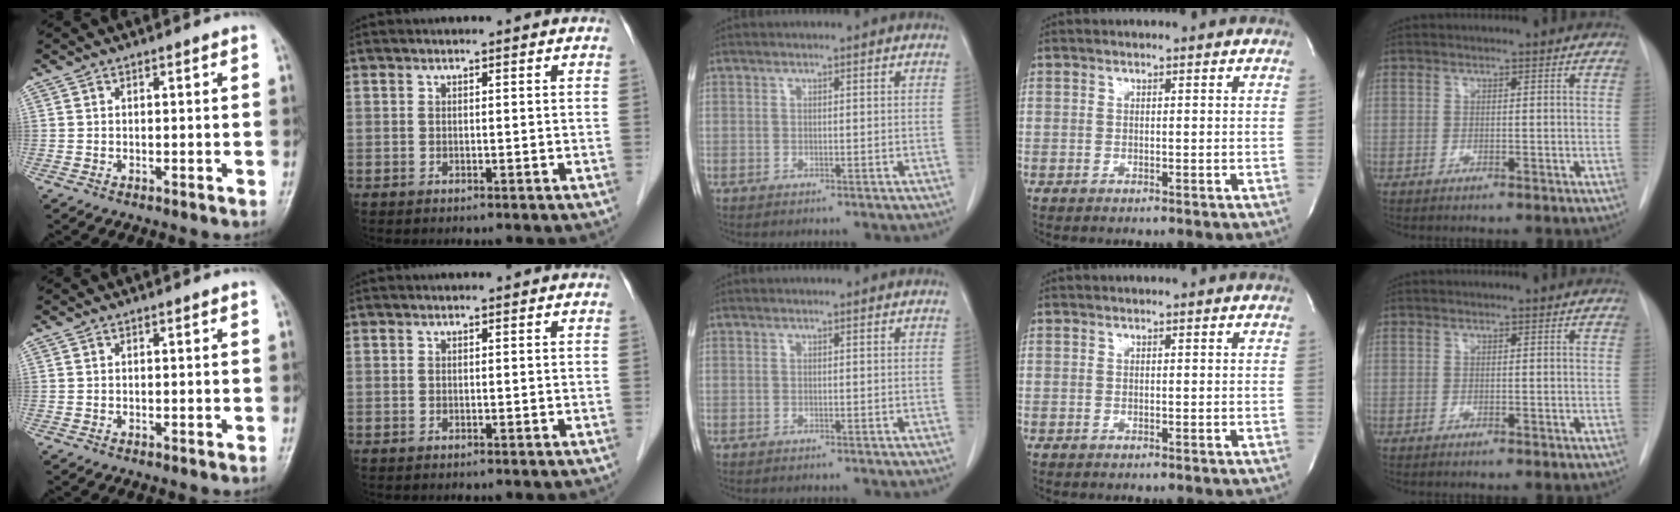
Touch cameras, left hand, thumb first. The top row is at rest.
{}